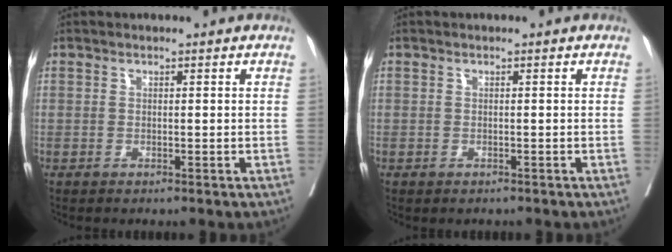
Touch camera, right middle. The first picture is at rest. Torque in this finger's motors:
{"motor_torque": [0.23, -0.16, 0.00, 0.00]}